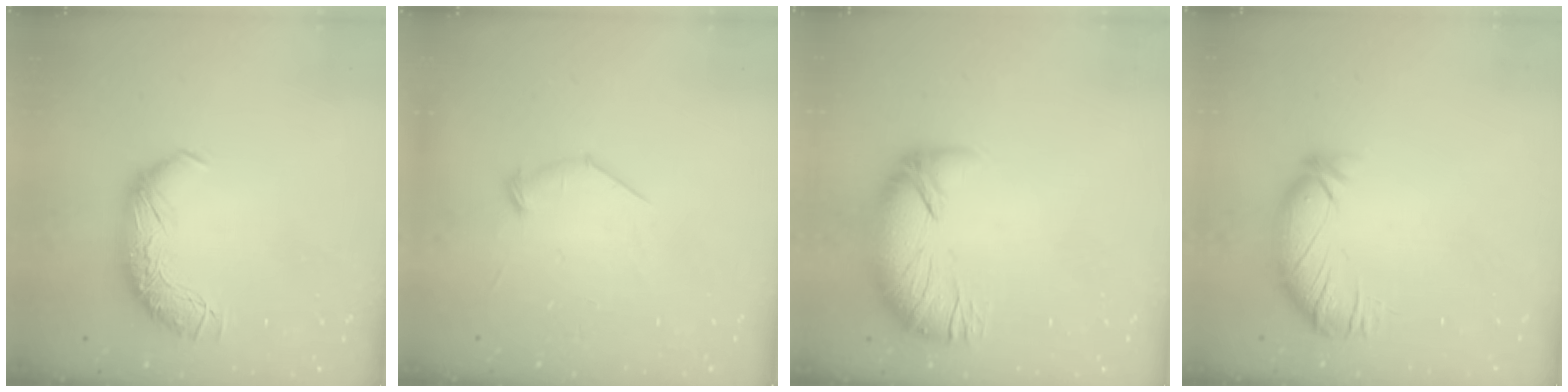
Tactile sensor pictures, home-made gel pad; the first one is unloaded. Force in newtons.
{"total": 5.9, "press": 5.8, "slide": 1.3}
{"total": 2.8, "press": 1.7, "slide": 2.3}
{"total": 2.9, "press": 2.4, "slide": 1.7}